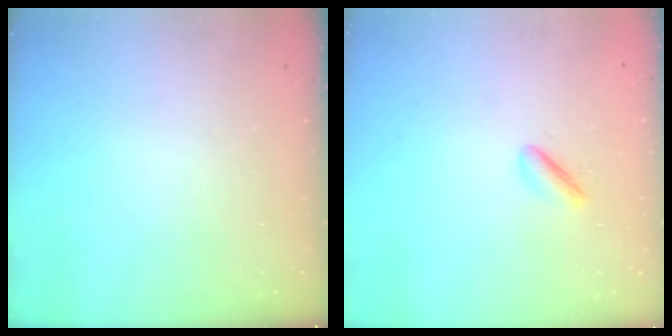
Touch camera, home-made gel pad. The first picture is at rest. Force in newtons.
{"total": 2.4, "press": 2.2, "slide": 1.0}